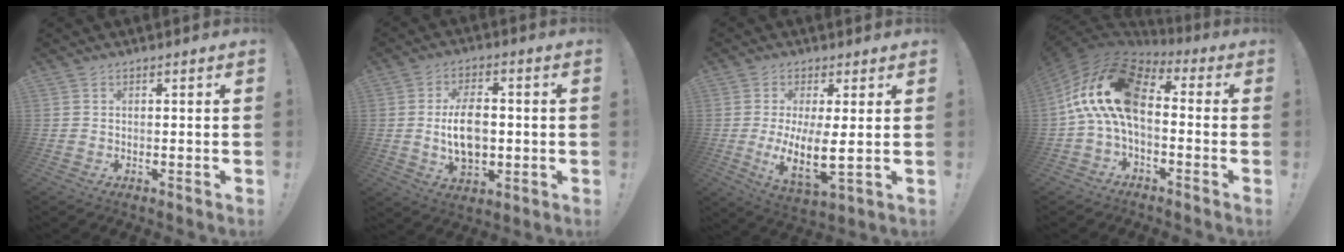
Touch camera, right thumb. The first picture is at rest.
{"total": 12.0, "force": [-0.2, 7.8, 9.1], "torque": [-0.154, -0.002, -0.007]}
{"total": 9.8, "force": [1.0, 2.5, 9.4], "torque": [-0.173, -0.033, 0.017]}
{"total": 18.4, "force": [1.9, 9.6, 15.6], "torque": [-0.299, 0.006, 0.037]}